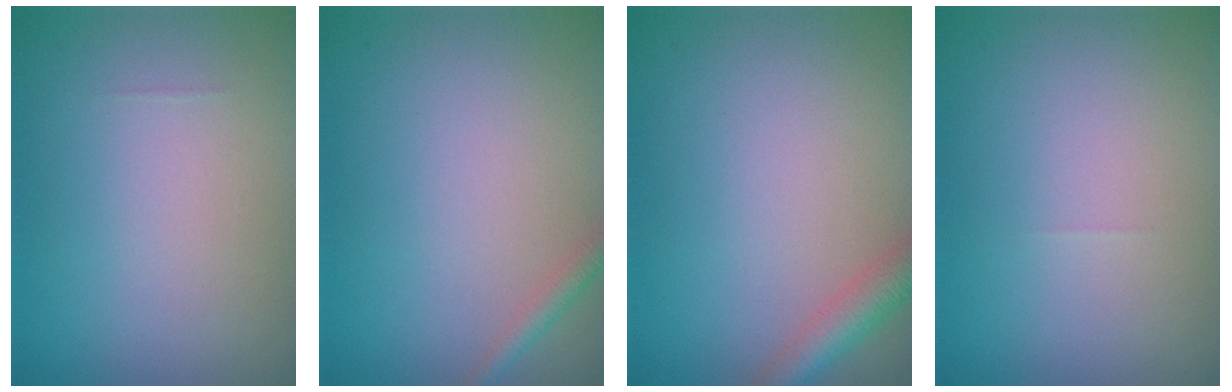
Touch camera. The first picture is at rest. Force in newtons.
{"total": 1.3, "press": 1.3, "slide": 0.0}
{"total": 2.9, "press": 2.9, "slide": 0.2}
{"total": 0.0}